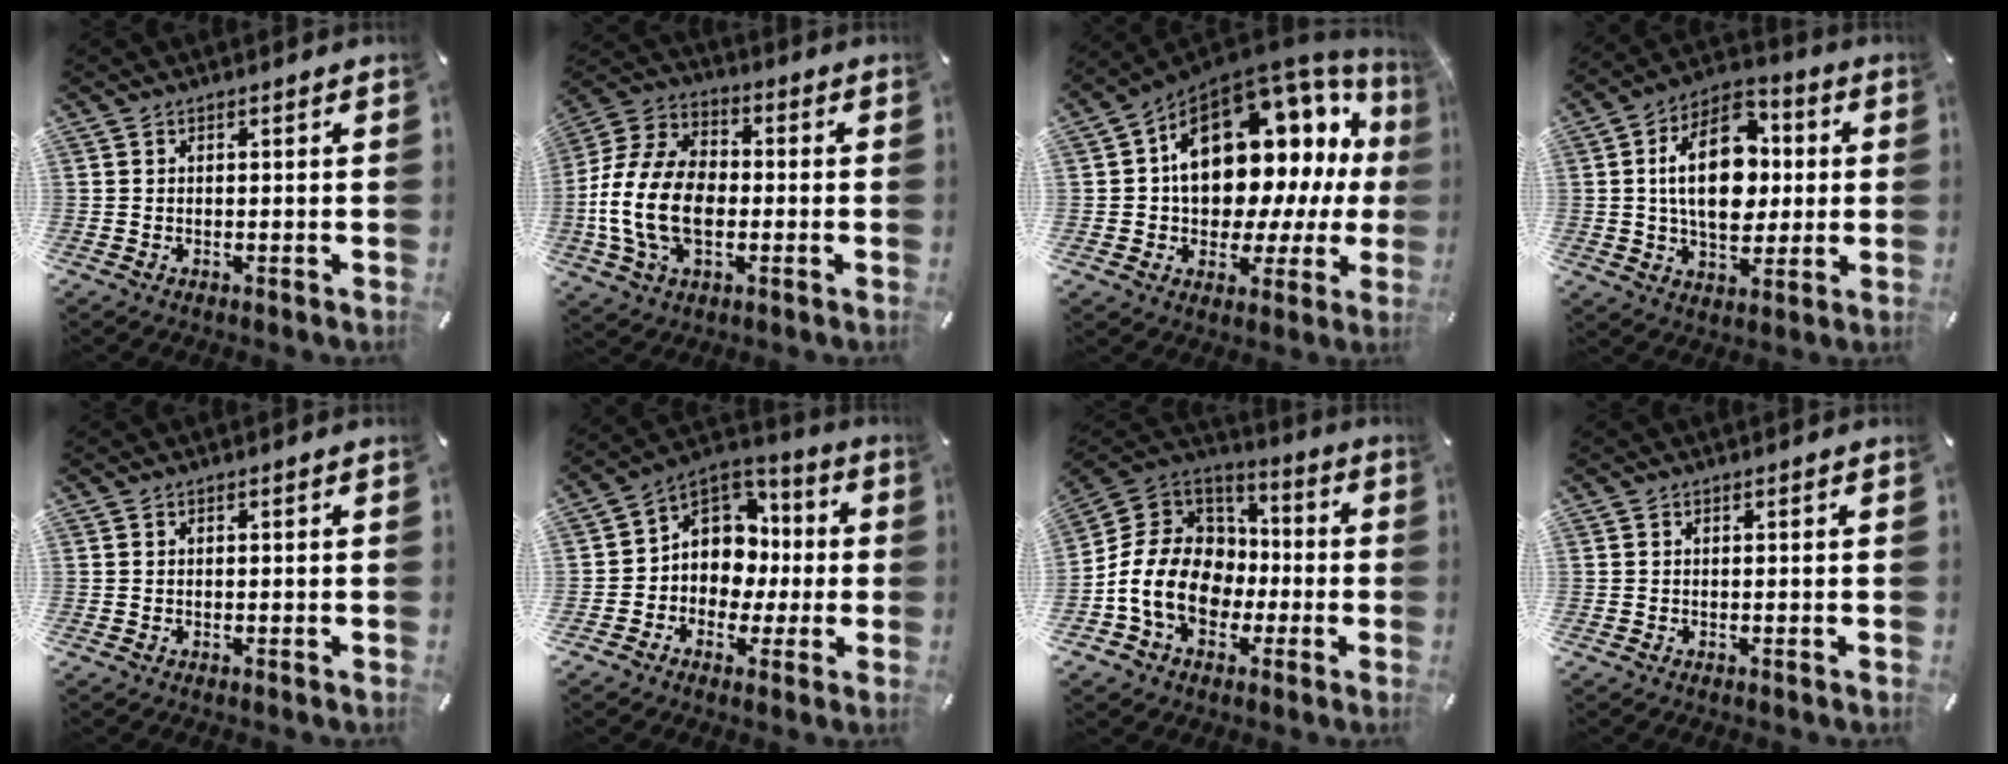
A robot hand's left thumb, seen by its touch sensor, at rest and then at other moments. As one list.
[{"total": 16.6, "force": [-3.0, 11.4, 11.8], "torque": [-0.276, 0.008, -0.058]}, {"total": 19.7, "force": [5.7, 12.9, 13.8], "torque": [-0.208, -0.051, 0.099]}, {"total": 18.2, "force": [1.8, 11.9, 13.6], "torque": [-0.245, 0.007, 0.030]}, {"total": 0.0}, {"total": 10.2, "force": [0.1, 9.7, 3.2], "torque": [-0.060, -0.011, 0.010]}, {"total": 16.2, "force": [-4.4, 13.2, 8.4], "torque": [-0.180, 0.019, -0.075]}, {"total": 0.0}]